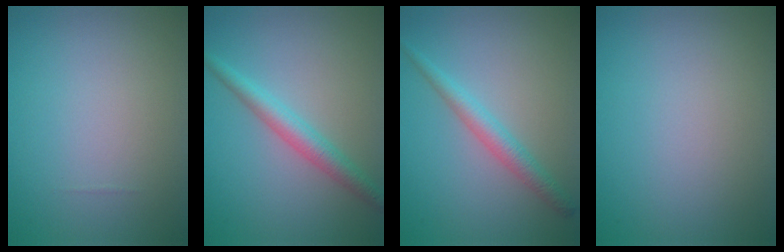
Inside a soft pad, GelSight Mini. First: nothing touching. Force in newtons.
{"total": 3.0, "press": 3.0, "slide": 0.0}
{"total": 2.4, "press": 2.4, "slide": 0.1}
{"total": 0.0}